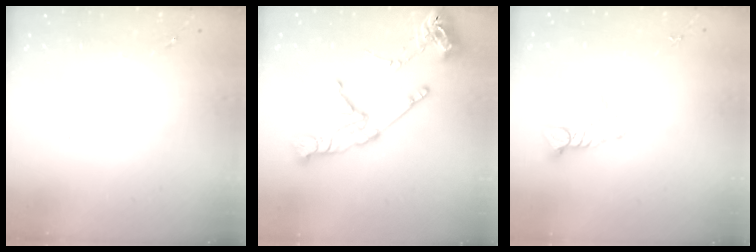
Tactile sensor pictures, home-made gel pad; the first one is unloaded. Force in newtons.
{"total": 18.8, "press": 18.7, "slide": 1.7}
{"total": 6.7, "press": 6.7, "slide": 0.5}